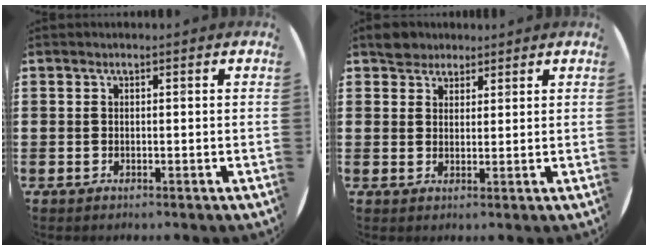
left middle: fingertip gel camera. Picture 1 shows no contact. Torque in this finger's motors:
{"motor_torque": [0.38, -0.30, 0.01, 0.02]}